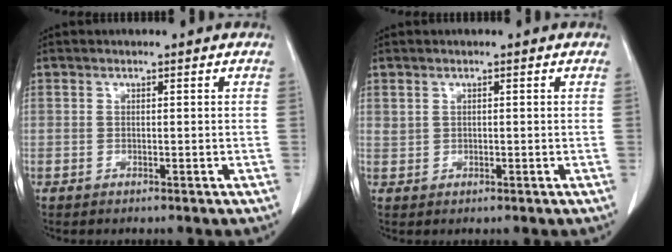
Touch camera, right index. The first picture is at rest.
{"total": 0.8, "force": [0.6, 0.5, 0.3], "torque": [0.000, 0.001, 0.012]}